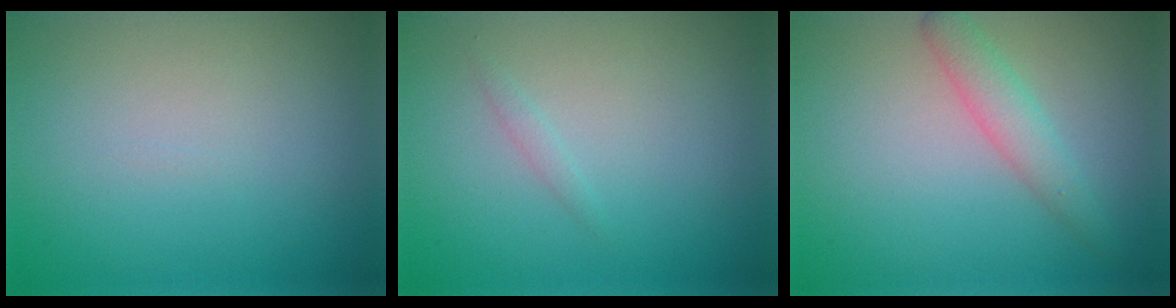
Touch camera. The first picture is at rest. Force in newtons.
{"total": 0.7, "press": 0.7, "slide": 0.0}
{"total": 1.7, "press": 1.7, "slide": 0.1}